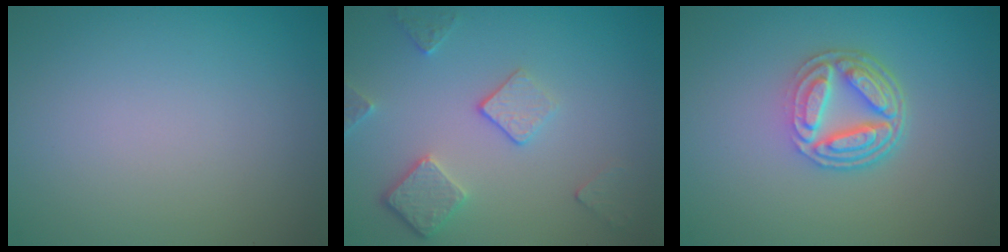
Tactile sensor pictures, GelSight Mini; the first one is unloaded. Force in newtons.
{"total": 3.7, "press": 3.0, "slide": 2.2}
{"total": 5.0, "press": 3.7, "slide": 3.4}